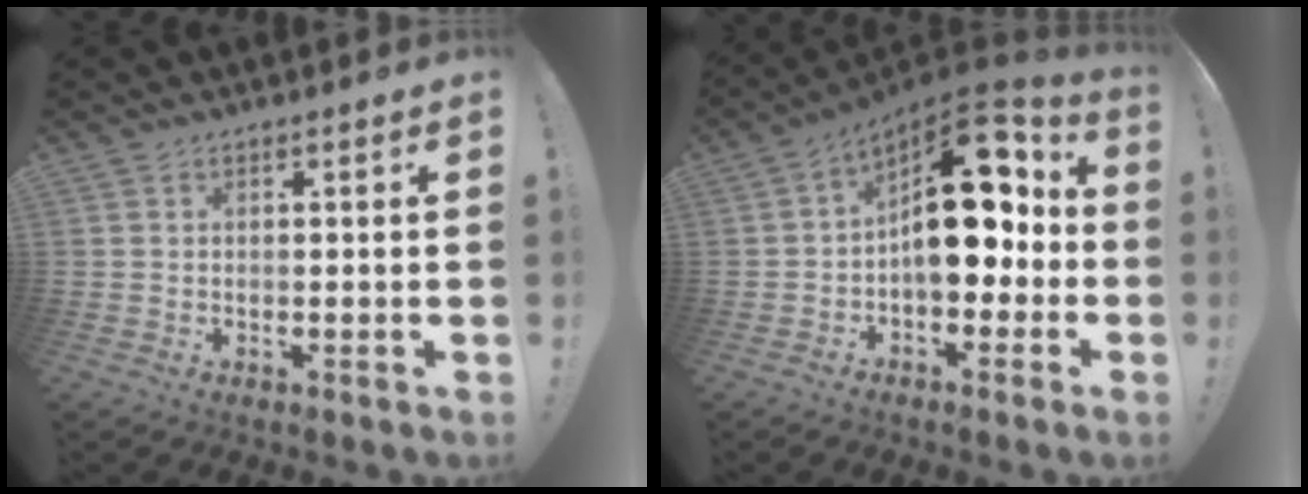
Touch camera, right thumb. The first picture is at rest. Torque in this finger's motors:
{"motor_torque": [1.07, 1.91, 0.51, -0.16, 0.30]}